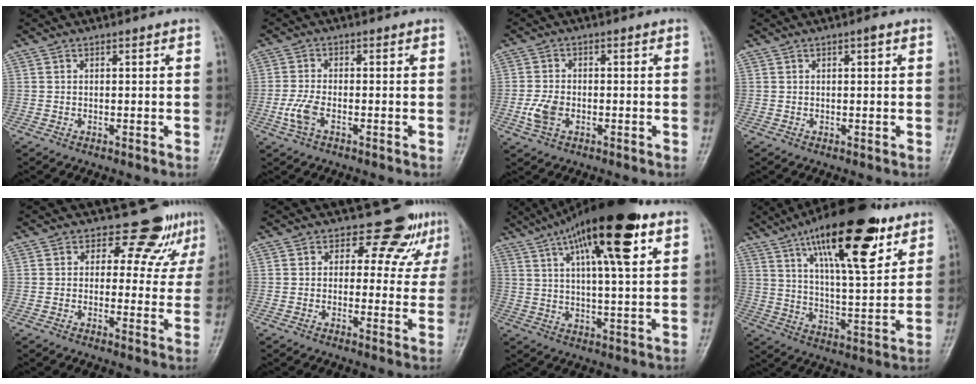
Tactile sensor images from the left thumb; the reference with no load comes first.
{"total": 4.4, "force": [-1.8, 2.0, 3.4], "torque": [-0.083, 0.008, -0.037]}
{"total": 4.7, "force": [-1.5, 3.0, 3.2], "torque": [-0.070, 0.006, -0.030]}
{"total": 1.3, "force": [0.5, 0.4, 1.1], "torque": [-0.014, 0.002, 0.005]}
{"total": 7.9, "force": [5.8, 4.6, 2.6], "torque": [0.007, -0.037, 0.062]}
{"total": 7.4, "force": [5.3, 4.4, 2.7], "torque": [0.004, -0.032, 0.056]}
{"total": 19.7, "force": [9.7, 5.2, 16.3], "torque": [-0.251, -0.007, 0.153]}
{"total": 22.1, "force": [12.2, 7.2, 16.9], "torque": [-0.241, -0.041, 0.198]}